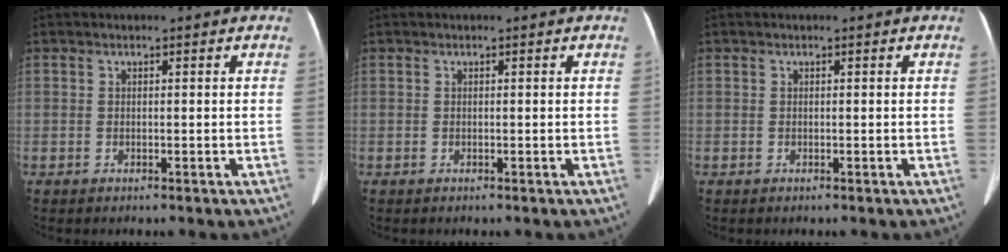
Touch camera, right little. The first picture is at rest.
{"total": 0.0}
{"total": 0.0}